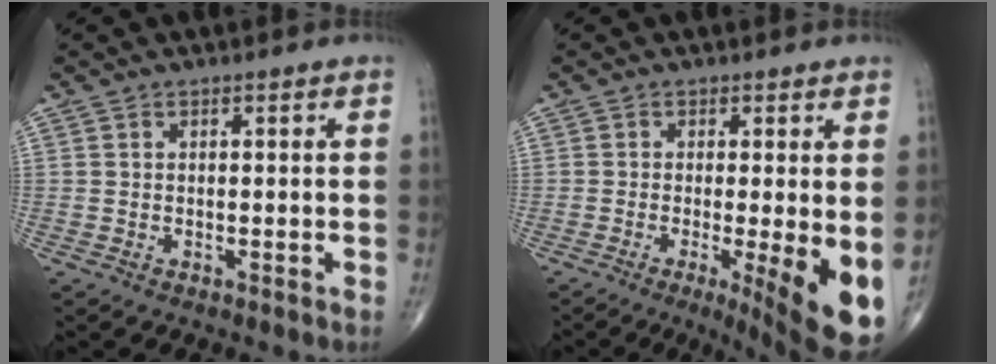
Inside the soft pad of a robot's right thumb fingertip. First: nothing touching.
{"total": 12.3, "force": [-2.8, 3.1, 11.5], "torque": [-0.148, -0.024, -0.033]}